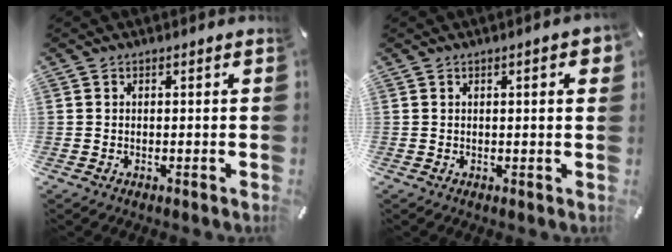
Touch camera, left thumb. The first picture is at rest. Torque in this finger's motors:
{"motor_torque": [-0.18, -0.27, 0.14, 0.27, 0.02]}